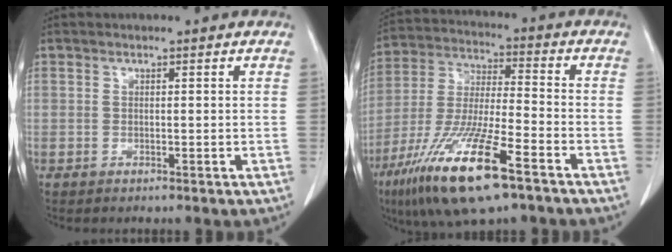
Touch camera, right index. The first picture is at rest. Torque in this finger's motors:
{"motor_torque": [1.27, -0.87, 1.05, 0.21]}